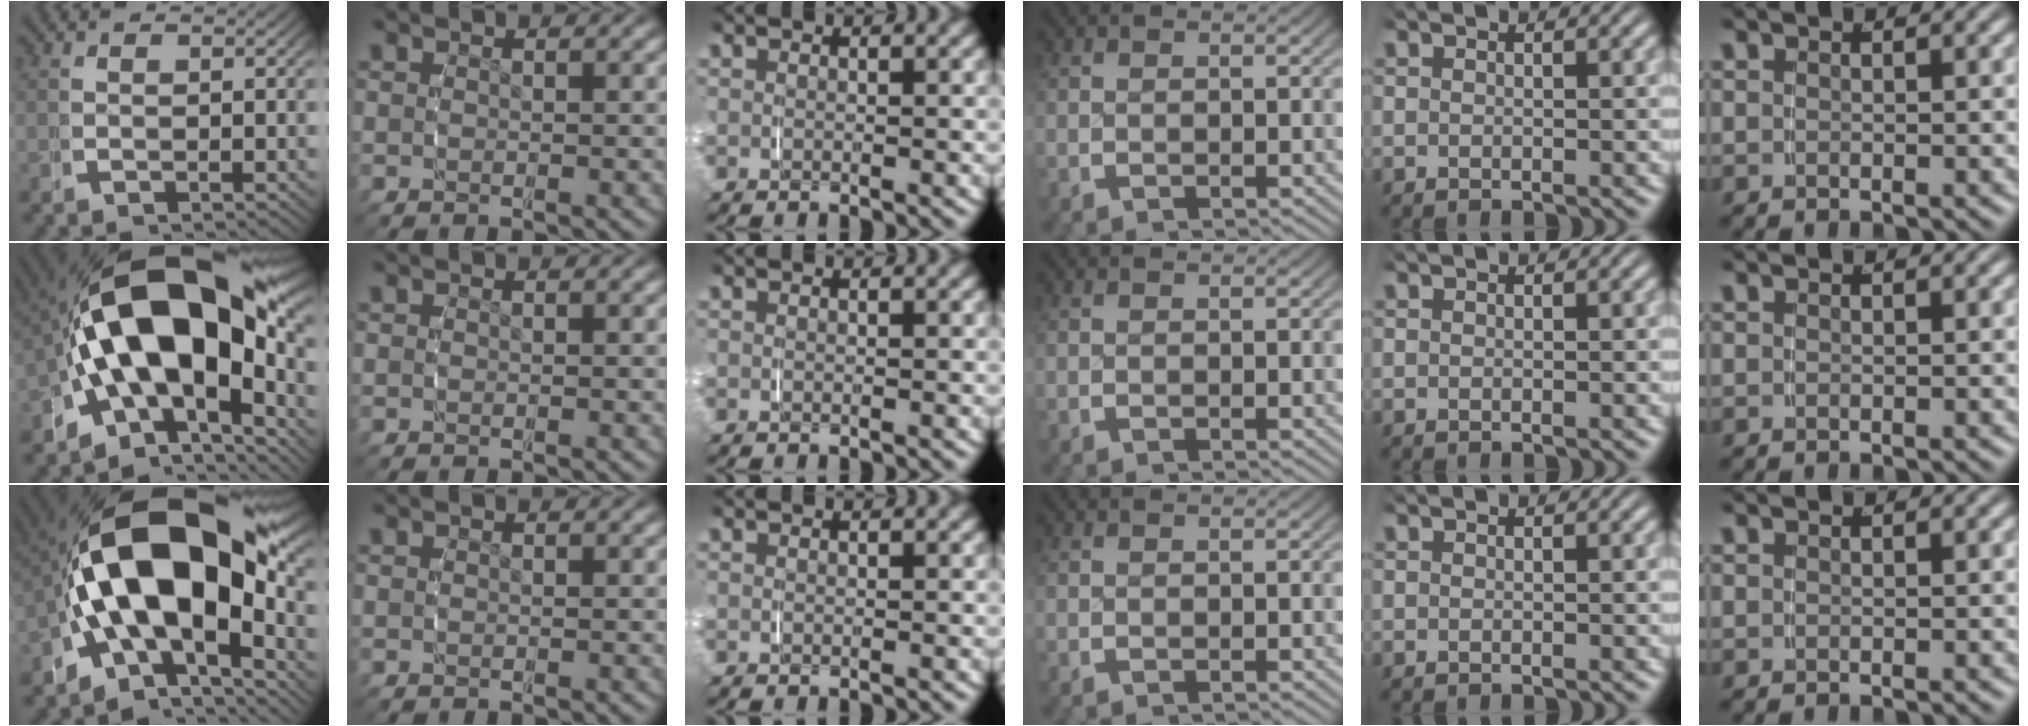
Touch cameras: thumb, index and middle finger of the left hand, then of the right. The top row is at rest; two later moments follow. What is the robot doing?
{"motion": "grasp_and_lifting", "object": "phone"}